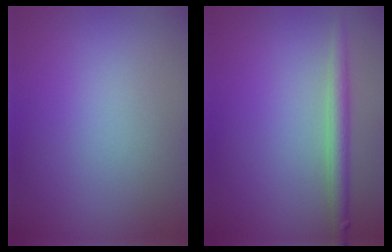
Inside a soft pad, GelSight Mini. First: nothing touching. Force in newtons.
{"total": 2.2, "press": 2.2, "slide": 0.1}